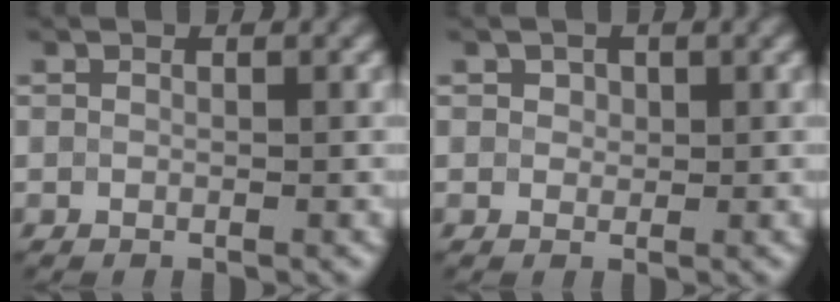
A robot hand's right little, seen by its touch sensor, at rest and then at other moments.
{"total": 0.9, "force": [0.4, 0.7, 0.3], "torque": [-0.006, 0.002, 0.006]}